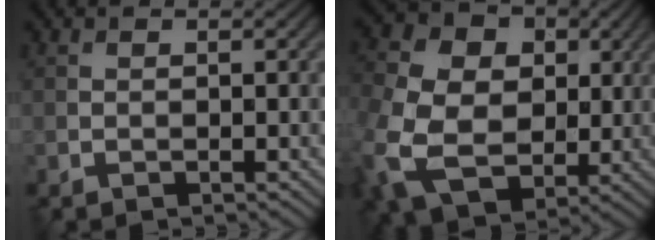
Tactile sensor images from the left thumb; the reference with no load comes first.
{"total": 14.6, "force": [-1.6, 11.4, 8.9], "torque": [-0.253, -0.020, -0.017]}